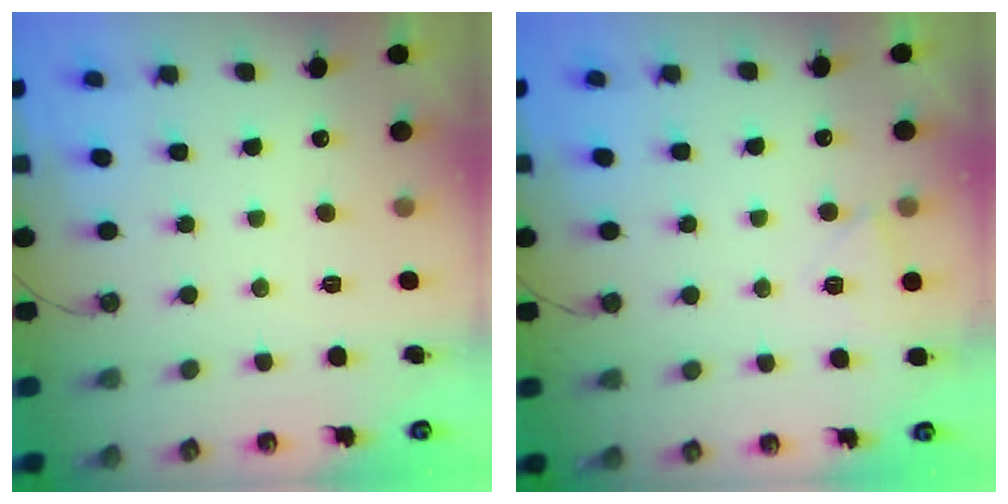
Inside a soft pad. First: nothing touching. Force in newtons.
{"total": 4.3, "press": 3.9, "slide": 1.6}